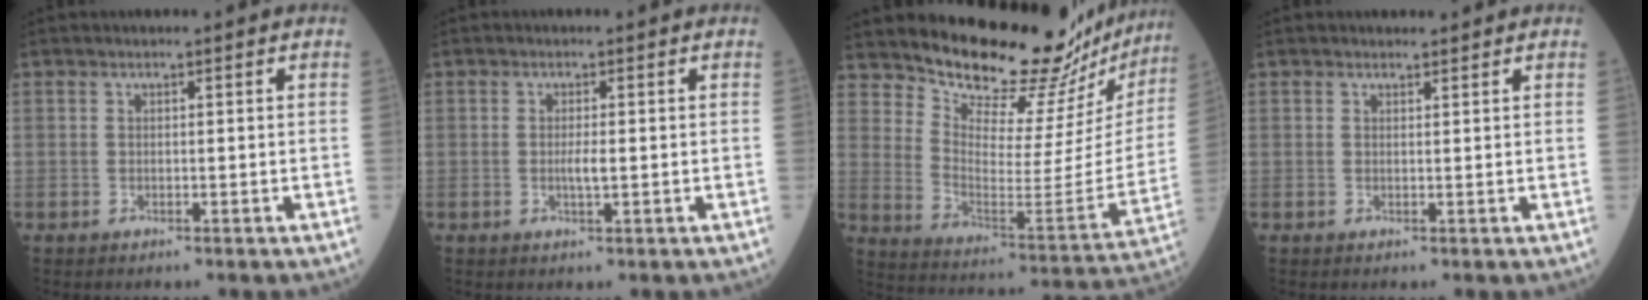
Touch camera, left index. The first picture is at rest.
{"total": 1.8, "force": [-0.4, 0.3, 1.8], "torque": [-0.037, -0.004, -0.005]}
{"total": 22.1, "force": [21.1, 3.3, 5.9], "torque": [-0.100, -0.122, 0.279]}
{"total": 0.7, "force": [0.7, 0.3, -0.1], "torque": [-0.009, -0.005, 0.010]}